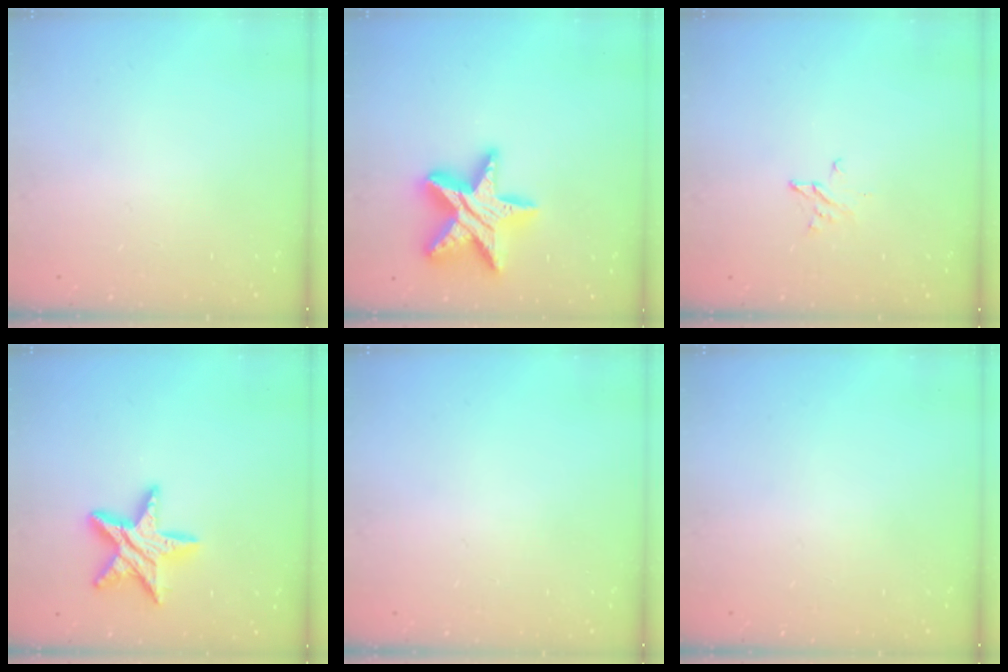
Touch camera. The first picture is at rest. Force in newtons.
{"total": 18.7, "press": 18.6, "slide": 1.1}
{"total": 2.2, "press": 2.2, "slide": 0.2}
{"total": 13.1, "press": 13.0, "slide": 0.8}
{"total": 0.0}
{"total": 0.0}